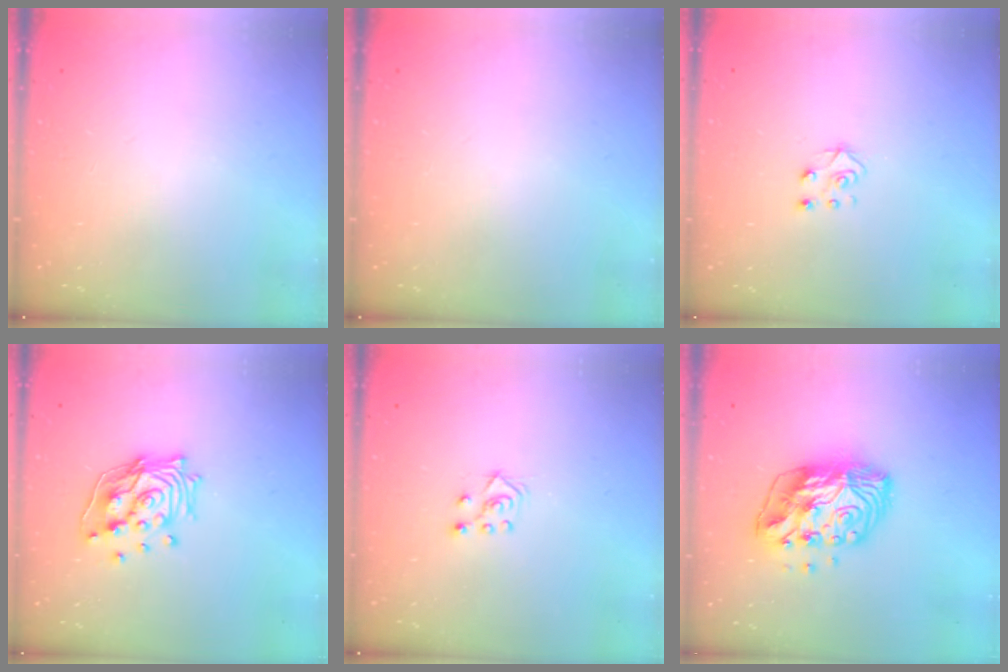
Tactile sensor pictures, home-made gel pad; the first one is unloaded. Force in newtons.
{"total": 0.0}
{"total": 5.7, "press": 5.7, "slide": 0.5}
{"total": 14.4, "press": 14.3, "slide": 1.6}
{"total": 5.4, "press": 5.3, "slide": 0.6}
{"total": 11.7, "press": 11.6, "slide": 1.3}